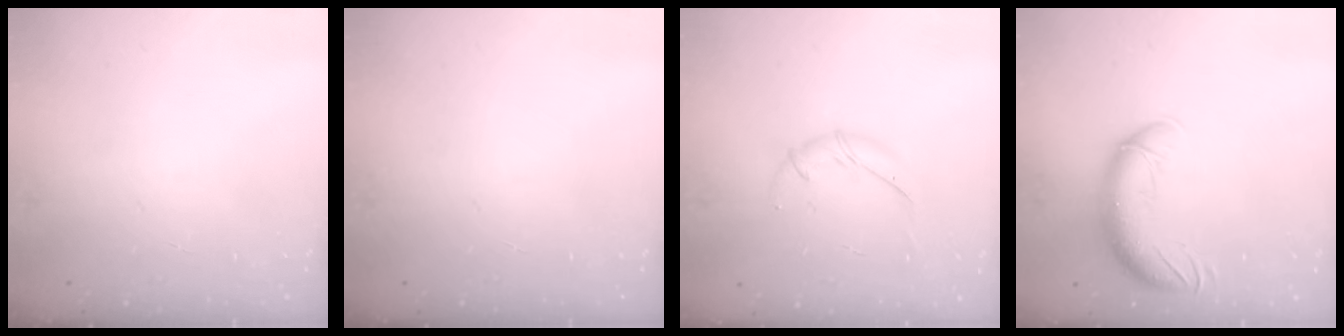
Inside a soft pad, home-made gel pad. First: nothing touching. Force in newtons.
{"total": 0.0}
{"total": 6.3, "press": 6.2, "slide": 1.2}
{"total": 12.3, "press": 11.9, "slide": 3.1}